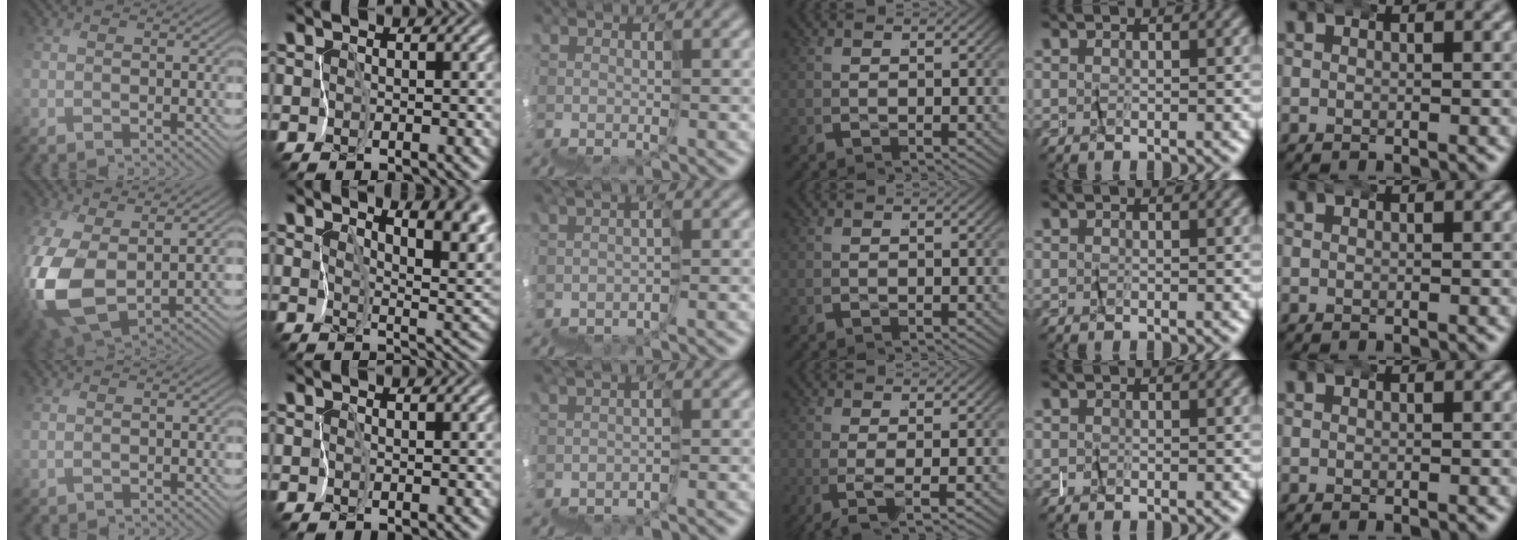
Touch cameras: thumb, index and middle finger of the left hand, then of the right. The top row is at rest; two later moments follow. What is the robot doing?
{"motion": "wrap", "object": "felt sheet"}